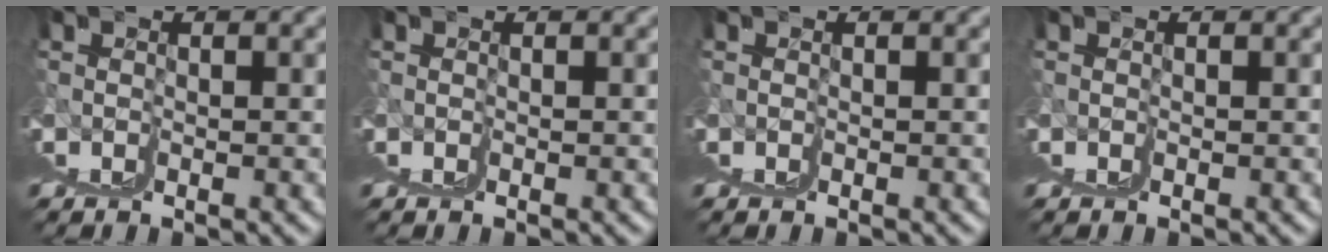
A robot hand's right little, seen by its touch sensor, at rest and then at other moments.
{"total": 0.0}
{"total": 0.0}
{"total": 0.0}